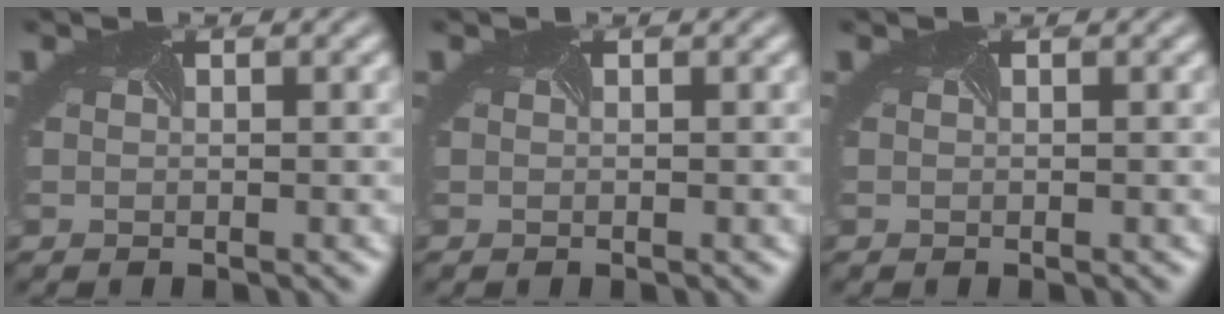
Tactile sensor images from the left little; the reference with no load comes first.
{"total": 0.0}
{"total": 0.0}